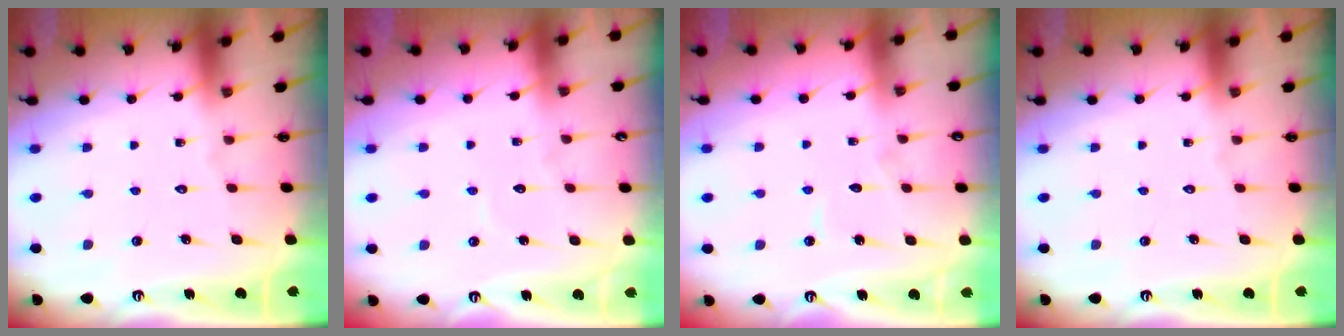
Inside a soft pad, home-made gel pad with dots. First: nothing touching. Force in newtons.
{"total": 3.9, "press": 3.9, "slide": 0.3}
{"total": 3.5, "press": 3.5, "slide": 0.1}
{"total": 0.0}